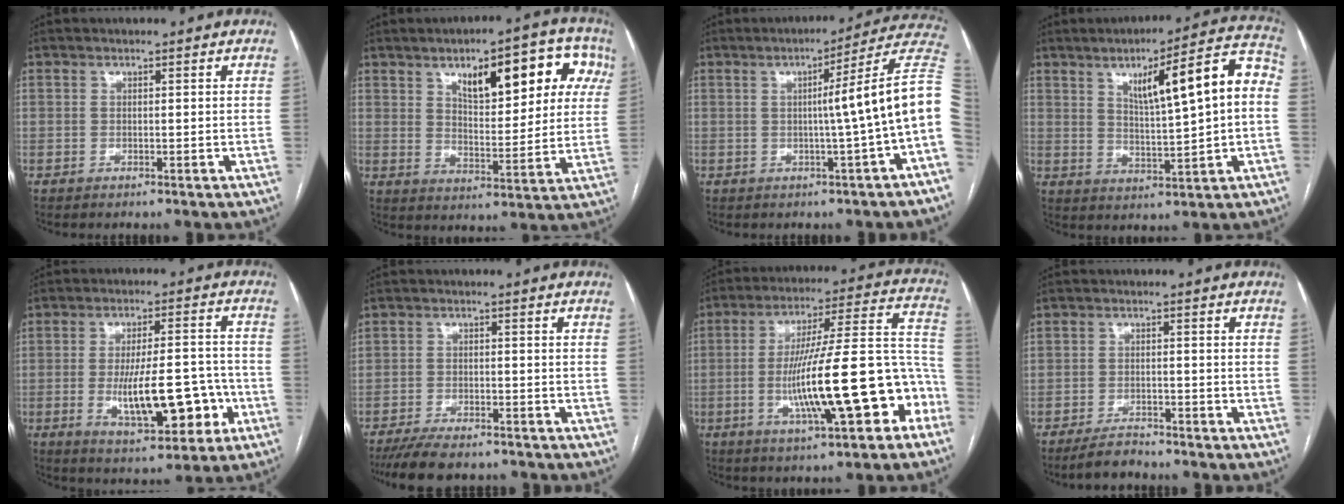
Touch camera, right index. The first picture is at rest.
{"total": 15.4, "force": [7.0, 5.8, 12.4], "torque": [-0.155, 0.026, 0.100]}
{"total": 11.5, "force": [-0.1, -2.2, 11.2], "torque": [-0.127, 0.021, -0.010]}
{"total": 13.7, "force": [2.6, 1.7, 13.3], "torque": [-0.188, 0.029, 0.040]}
{"total": 13.1, "force": [-3.4, 4.1, 11.9], "torque": [-0.192, 0.010, -0.045]}
{"total": 7.8, "force": [-6.8, 2.1, 3.3], "torque": [-0.049, -0.012, -0.108]}
{"total": 21.0, "force": [-6.8, 3.3, 19.6], "torque": [-0.270, 0.026, -0.095]}
{"total": 3.2, "force": [-3.0, 0.8, 0.8], "torque": [-0.020, -0.007, -0.054]}